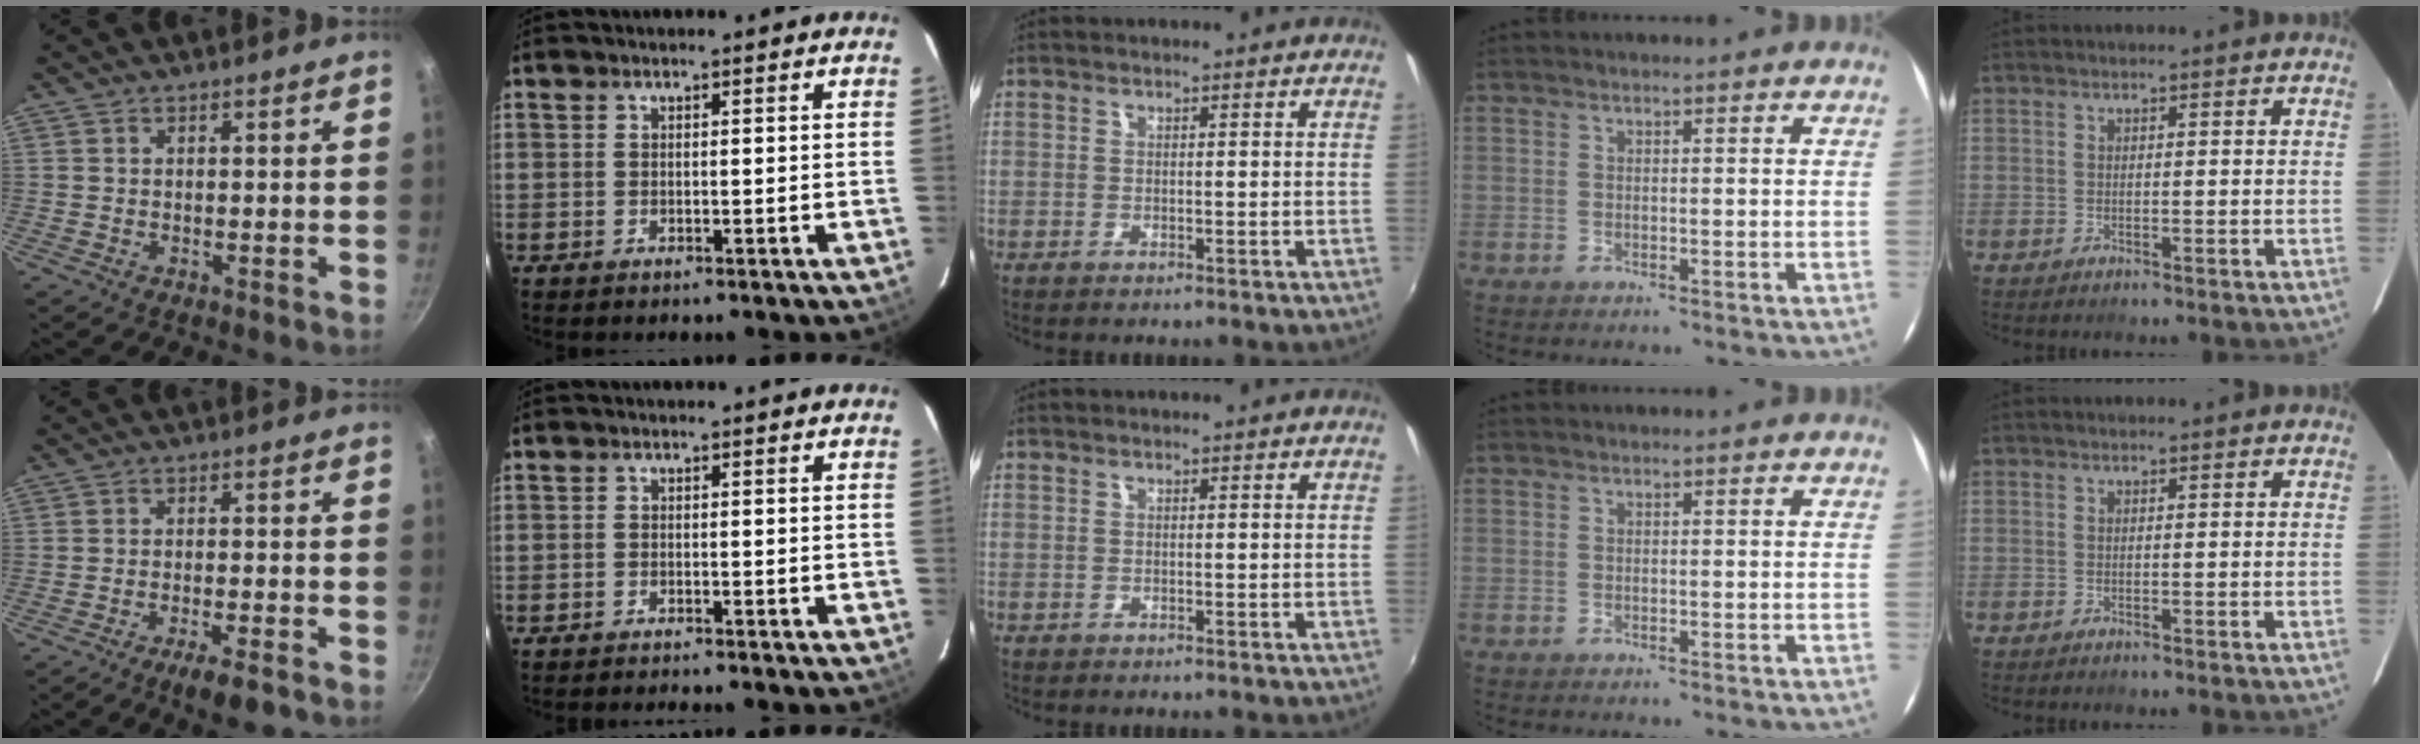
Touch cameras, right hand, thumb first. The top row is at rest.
{"thumb": {"total": 5.7, "force": [-3.9, 1.0, 4.1], "torque": [-0.065, 0.021, -0.059]}, "index": {"total": 2.0, "force": [-2.0, -0.2, 0.5], "torque": [-0.021, -0.008, -0.034]}}